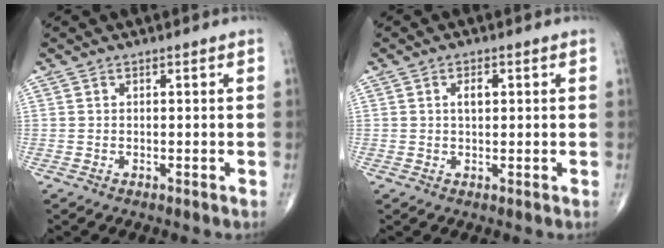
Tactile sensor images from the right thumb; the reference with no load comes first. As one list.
[{"total": 2.4, "force": [0.6, 1.3, 1.9], "torque": [-0.031, 0.001, 0.009]}]